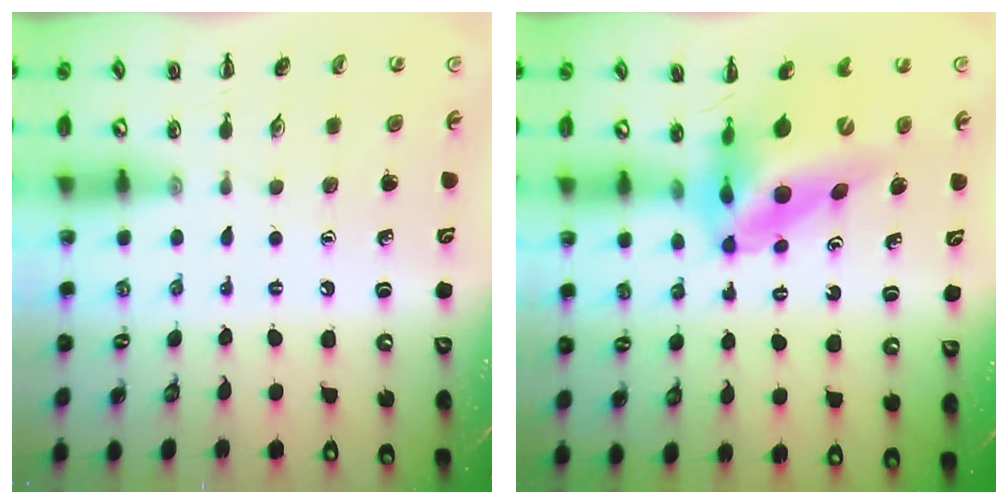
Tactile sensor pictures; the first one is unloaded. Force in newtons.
{"total": 9.7, "press": 9.2, "slide": 3.0}